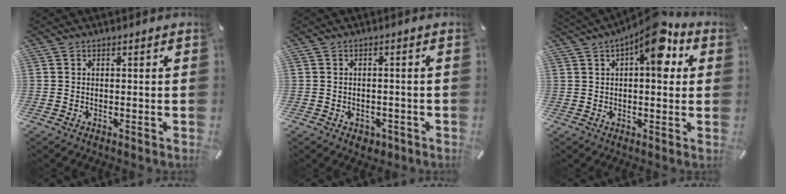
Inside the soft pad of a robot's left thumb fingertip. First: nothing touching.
{"total": 2.2, "force": [-1.0, 1.8, 0.7], "torque": [-0.018, 0.001, -0.021]}
{"total": 11.9, "force": [5.4, 4.9, 9.4], "torque": [-0.121, -0.025, 0.084]}